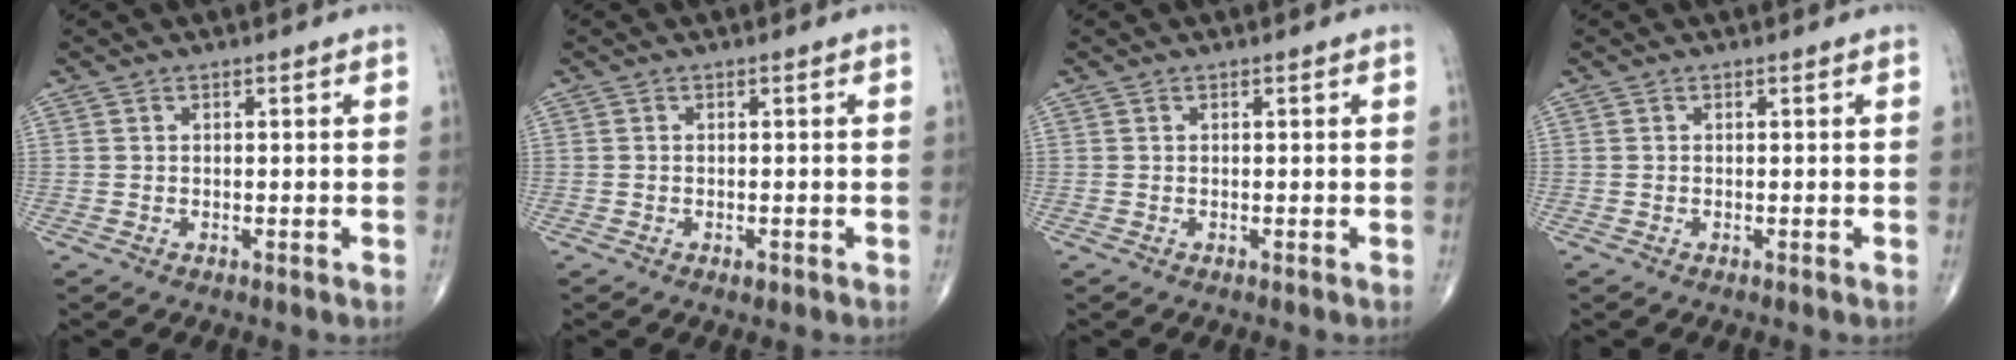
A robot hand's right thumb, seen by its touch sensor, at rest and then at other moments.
{"total": 0.7, "force": [-0.5, 0.3, 0.5], "torque": [-0.008, -0.002, -0.007]}
{"total": 0.0}
{"total": 0.0}